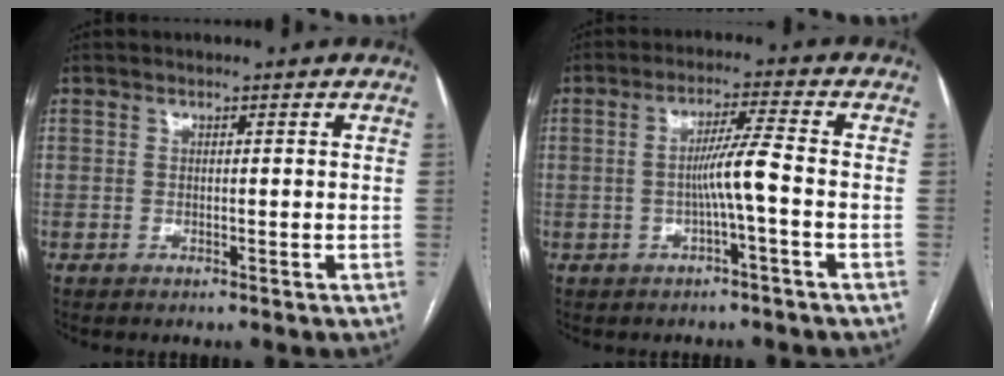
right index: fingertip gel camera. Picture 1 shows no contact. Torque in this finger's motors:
{"motor_torque": [0.25, -0.04, 0.16, 0.10]}